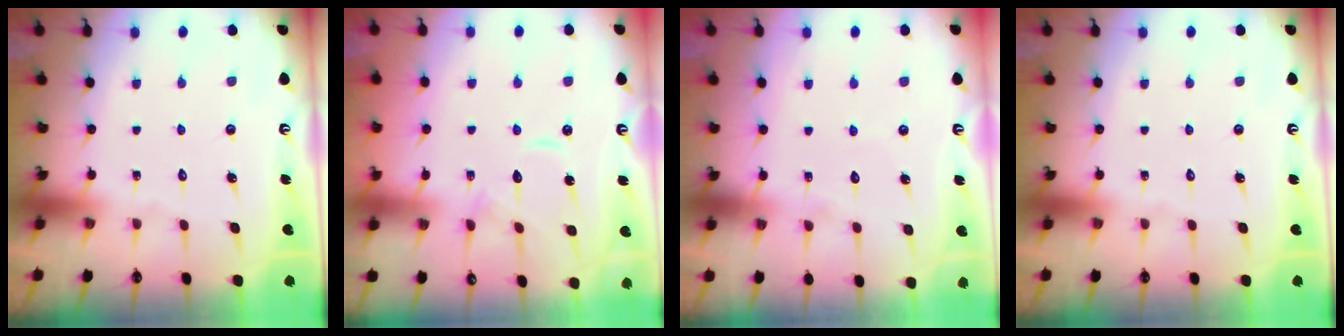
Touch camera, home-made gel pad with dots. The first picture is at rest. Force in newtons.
{"total": 10.0, "press": 10.0, "slide": 0.5}
{"total": 2.7, "press": 2.7, "slide": 0.3}
{"total": 0.0}